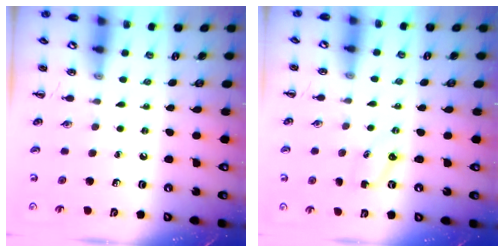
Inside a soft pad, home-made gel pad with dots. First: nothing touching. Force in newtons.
{"total": 2.9, "press": 2.8, "slide": 0.9}